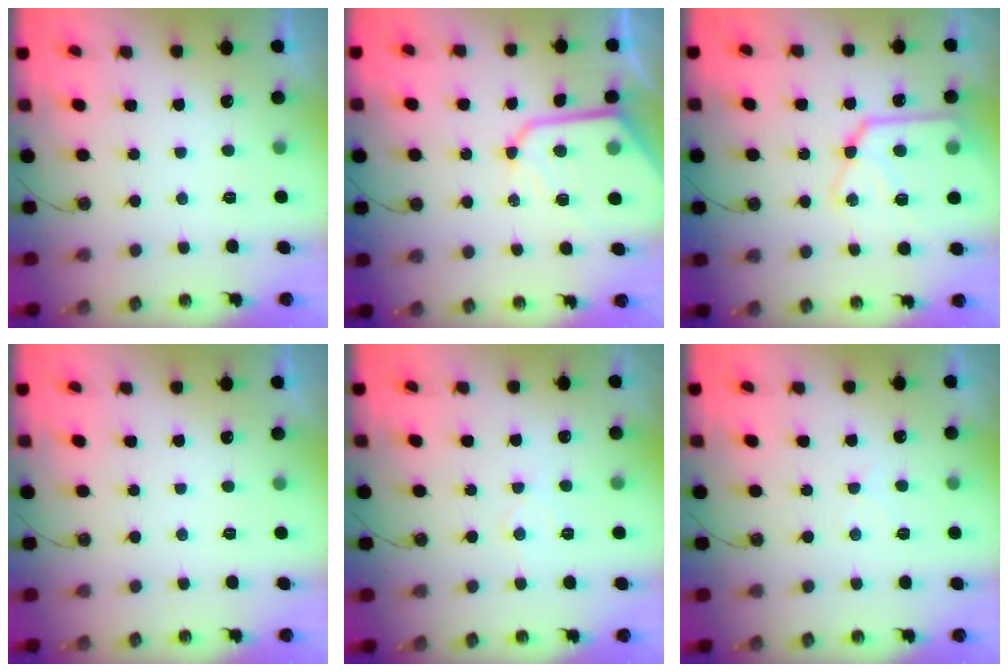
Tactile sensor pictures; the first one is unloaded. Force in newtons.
{"total": 13.6, "press": 13.6, "slide": 1.2}
{"total": 17.7, "press": 17.6, "slide": 2.0}
{"total": 0.0}
{"total": 6.5, "press": 6.5, "slide": 0.8}
{"total": 5.5, "press": 5.5, "slide": 0.6}